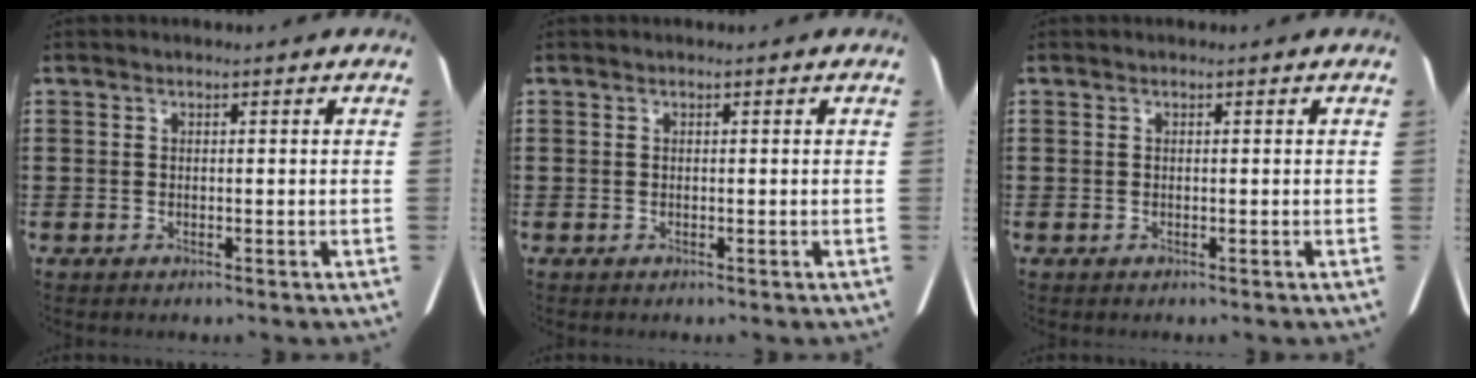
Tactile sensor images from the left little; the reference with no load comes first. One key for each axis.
{"total": 0.0}
{"total": 0.0}